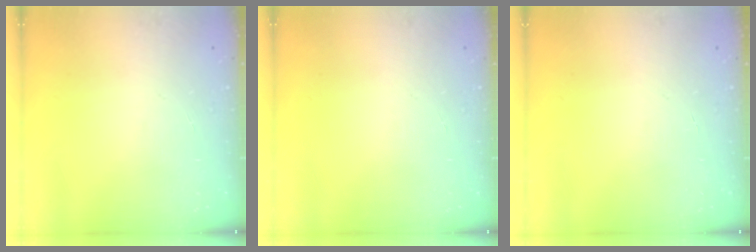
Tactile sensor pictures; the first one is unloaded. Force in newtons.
{"total": 0.0}
{"total": 0.0}